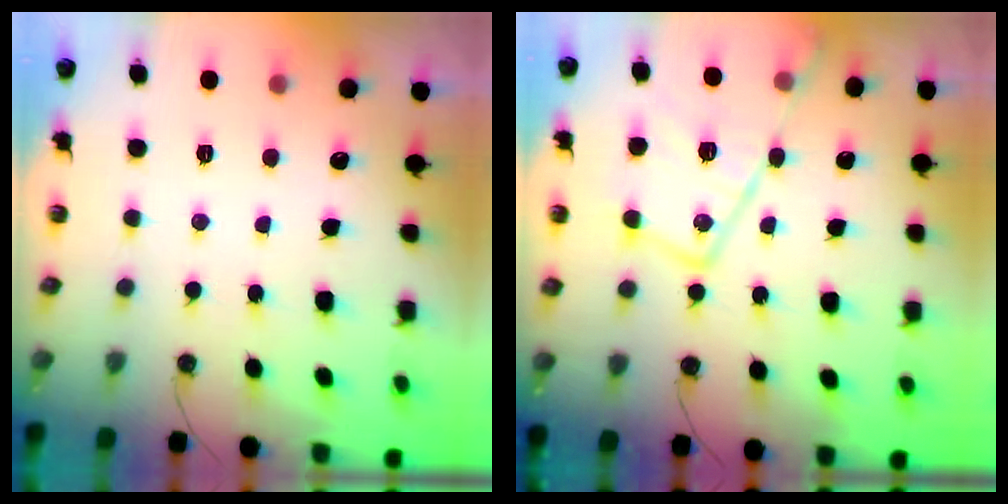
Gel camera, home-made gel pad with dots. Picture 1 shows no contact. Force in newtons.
{"total": 22.4, "press": 22.3, "slide": 2.3}